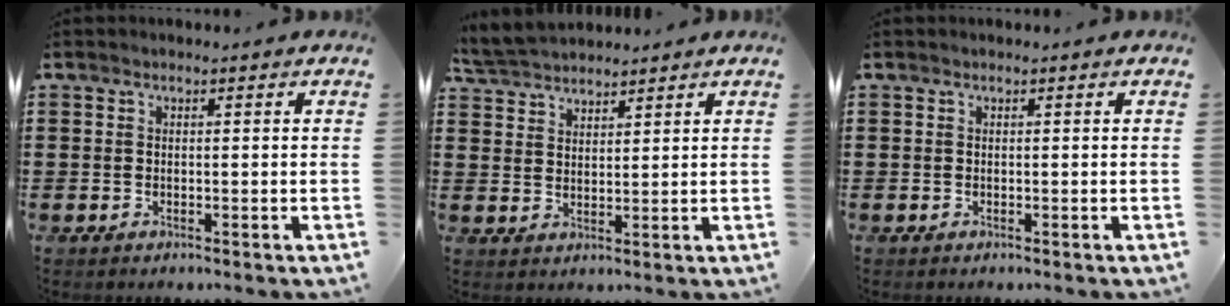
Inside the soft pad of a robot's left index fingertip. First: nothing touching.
{"total": 4.5, "force": [4.4, 0.9, 0.6], "torque": [-0.027, -0.009, 0.082]}
{"total": 0.0}